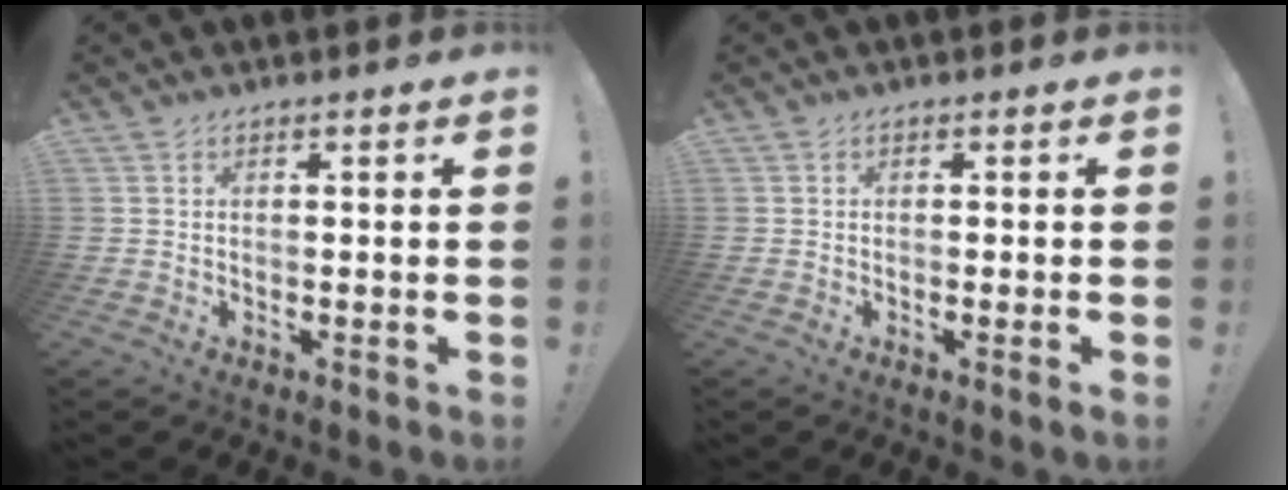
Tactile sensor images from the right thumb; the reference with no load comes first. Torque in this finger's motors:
{"motor_torque": [-0.01, -0.14, -0.24, 0.36, -0.10]}